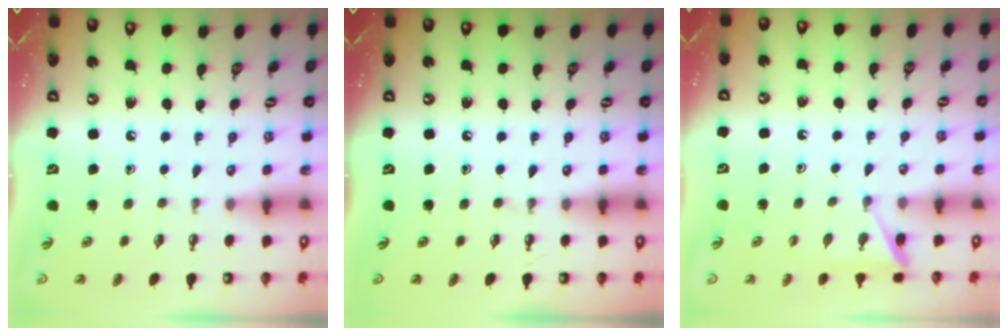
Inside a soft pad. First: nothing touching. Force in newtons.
{"total": 0.0}
{"total": 5.7, "press": 5.7, "slide": 0.5}